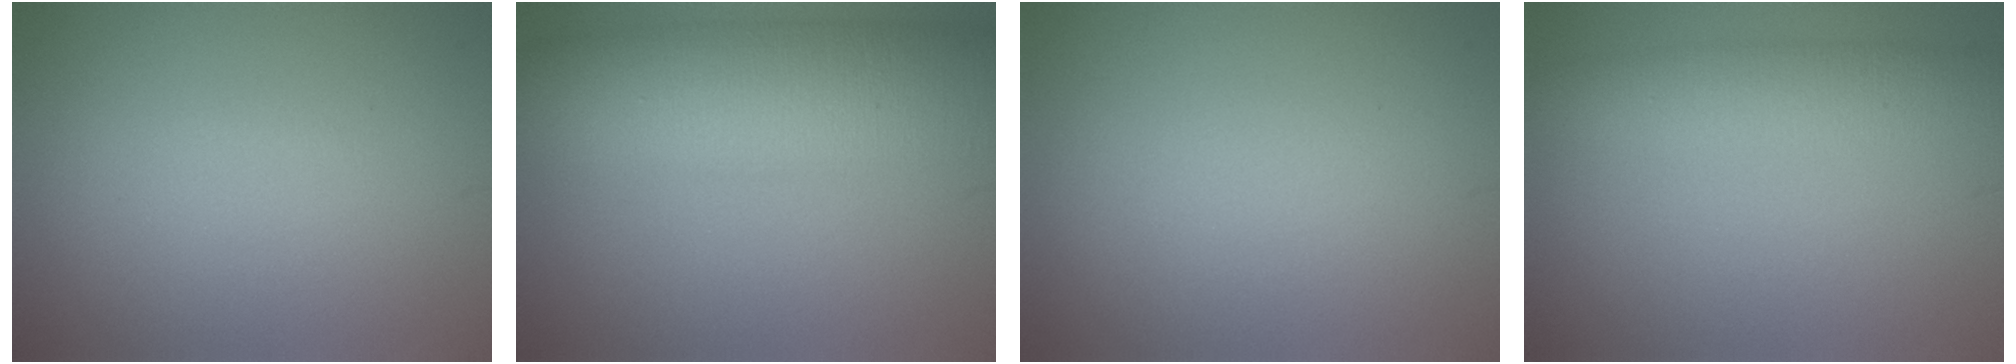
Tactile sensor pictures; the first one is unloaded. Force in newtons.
{"total": 9.9, "press": 9.9, "slide": 0.3}
{"total": 0.0}
{"total": 3.8, "press": 3.8, "slide": 0.1}